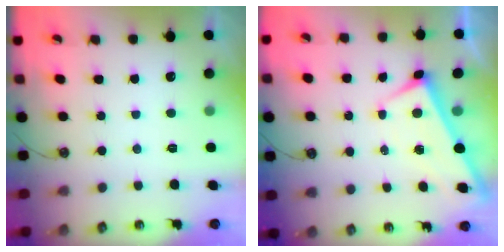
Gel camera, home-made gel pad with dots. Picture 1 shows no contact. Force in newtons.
{"total": 1.8, "press": 1.8, "slide": 0.2}